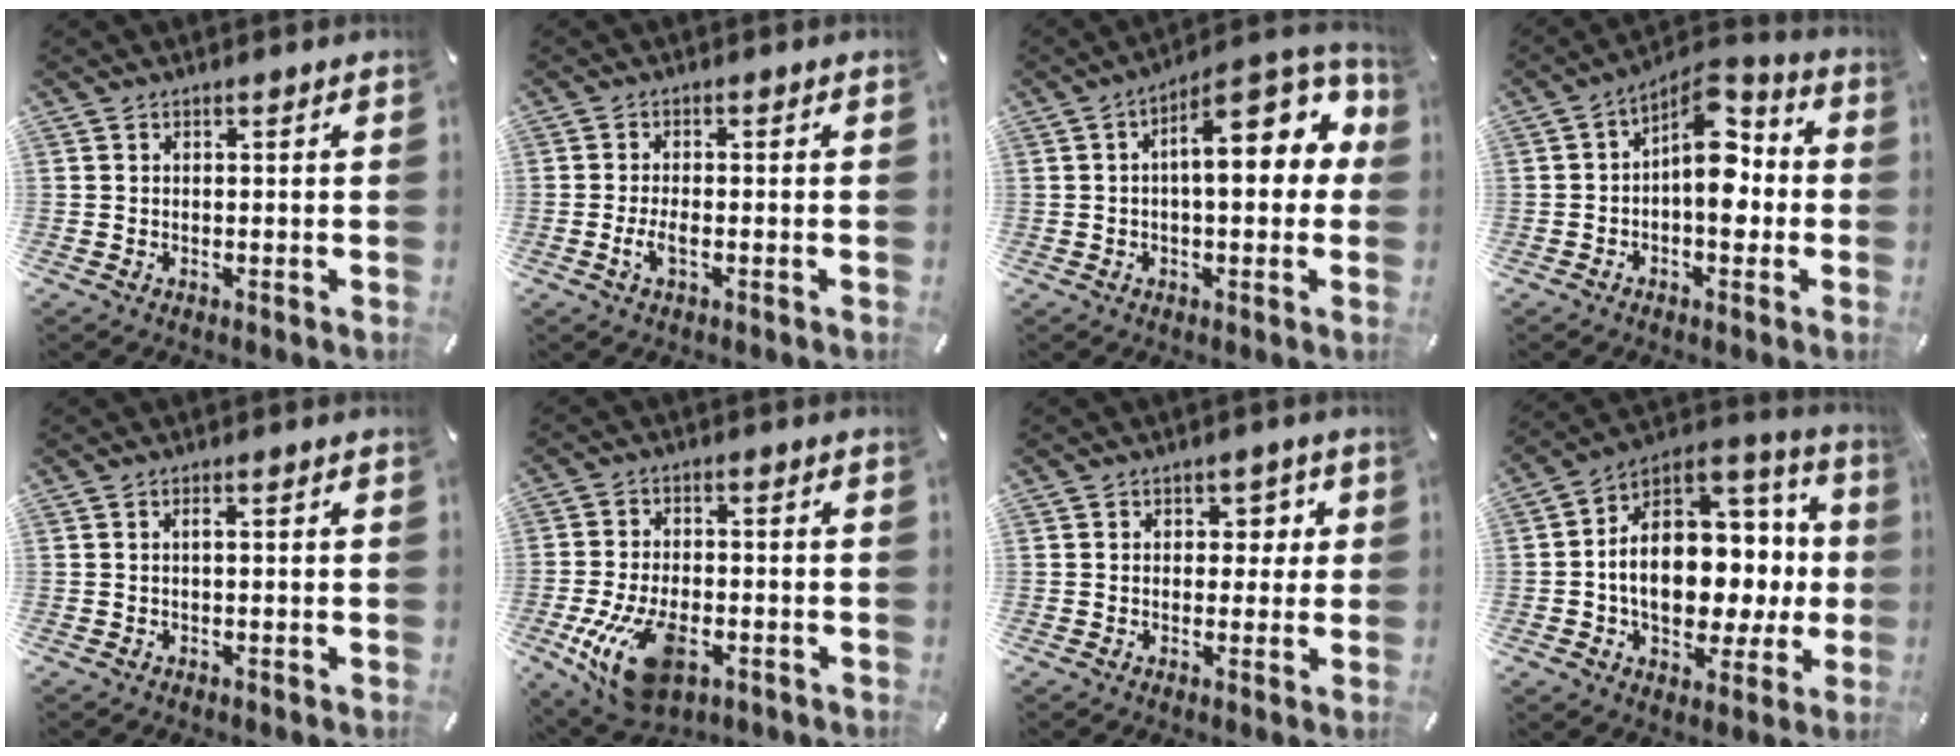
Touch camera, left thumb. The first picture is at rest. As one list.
[{"total": 3.4, "force": [-1.0, 1.3, 3.0], "torque": [-0.071, -0.003, -0.023]}, {"total": 16.3, "force": [3.8, 7.0, 14.2], "torque": [-0.186, -0.026, 0.058]}, {"total": 10.8, "force": [0.6, 6.5, 8.6], "torque": [-0.121, -0.016, 0.010]}, {"total": 1.3, "force": [-0.1, 0.3, 1.2], "torque": [-0.023, 0.002, -0.003]}, {"total": 14.9, "force": [-5.4, 8.4, 11.0], "torque": [-0.210, 0.006, -0.090]}, {"total": 4.0, "force": [0.5, 3.3, 2.2], "torque": [-0.010, -0.004, -0.005]}, {"total": 17.9, "force": [-1.5, 13.0, 12.2], "torque": [-0.184, -0.012, -0.015]}]